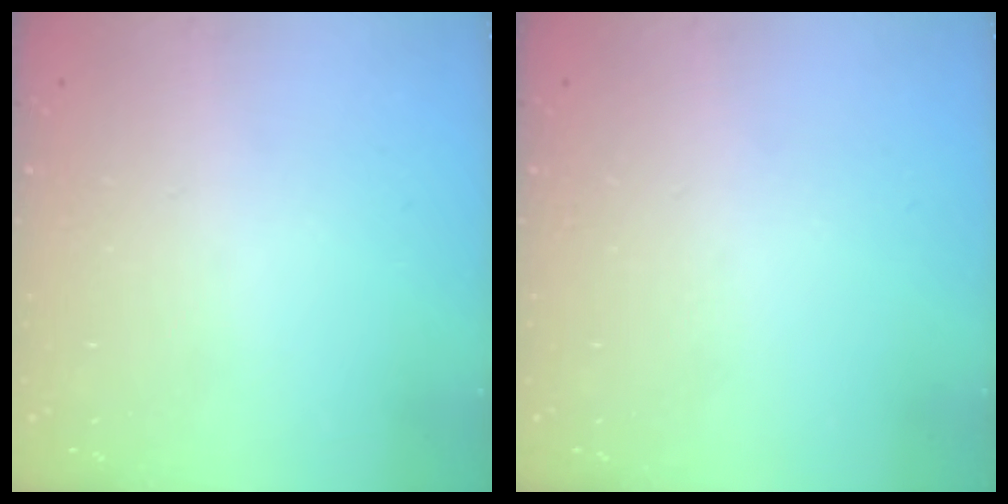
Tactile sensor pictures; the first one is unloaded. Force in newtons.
{"total": 0.0}